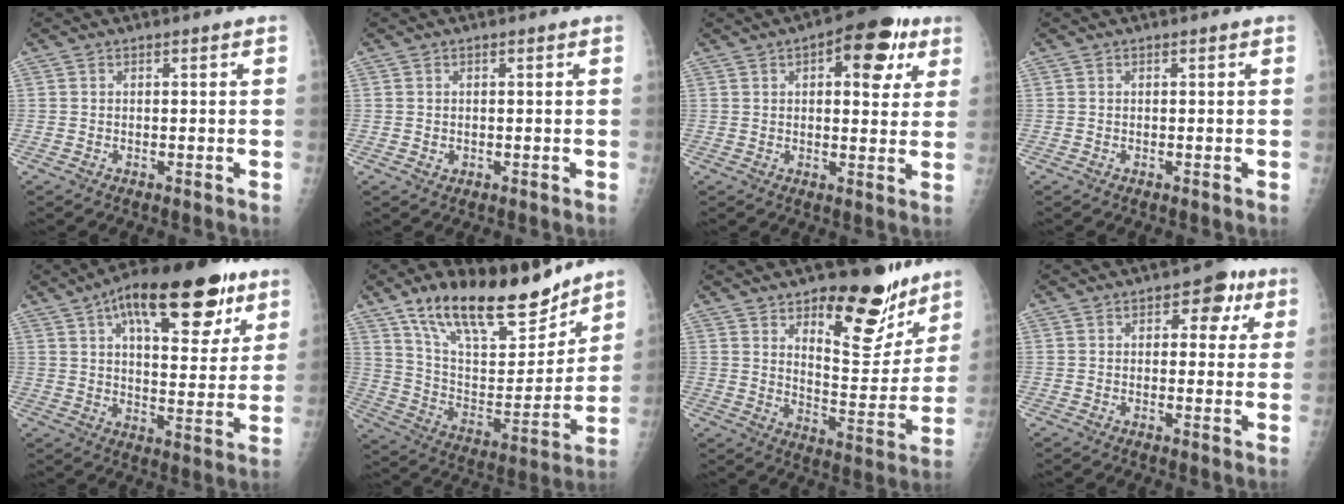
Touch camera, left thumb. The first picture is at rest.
{"total": 1.0, "force": [0.0, 0.9, 0.5], "torque": [-0.008, -0.001, 0.003]}
{"total": 12.4, "force": [5.4, 5.7, 9.6], "torque": [-0.085, -0.004, 0.063]}
{"total": 0.0}
{"total": 23.4, "force": [12.2, 9.7, 17.4], "torque": [-0.225, -0.011, 0.182]}
{"total": 23.6, "force": [17.0, 9.0, 13.7], "torque": [-0.190, -0.069, 0.292]}
{"total": 19.0, "force": [12.1, 8.1, 12.1], "torque": [-0.107, -0.092, 0.182]}
{"total": 6.4, "force": [2.7, 4.1, 4.2], "torque": [-0.010, -0.004, 0.026]}